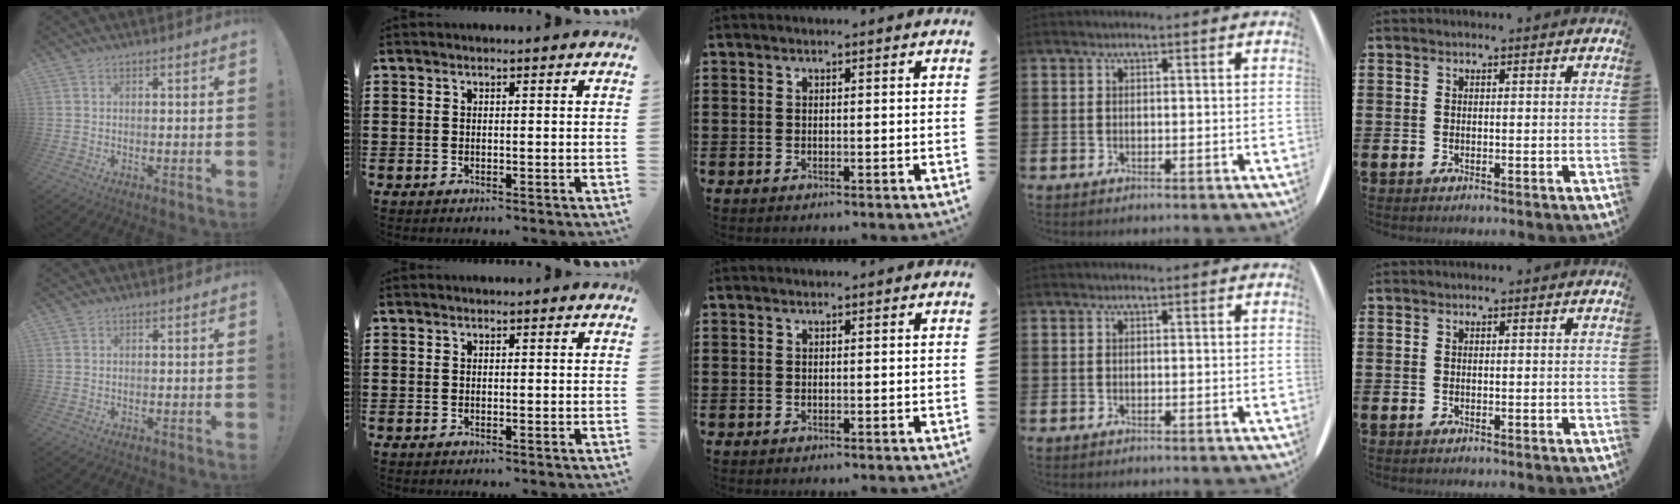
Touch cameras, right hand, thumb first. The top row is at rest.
{}